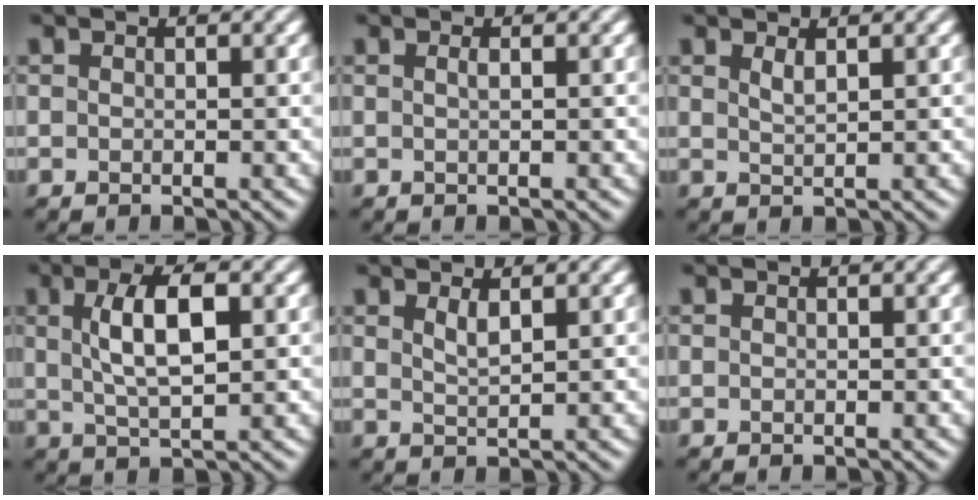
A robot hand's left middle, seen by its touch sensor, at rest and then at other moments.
{"total": 0.7, "force": [0.2, 0.2, 0.6], "torque": [-0.009, 0.005, 0.001]}
{"total": 1.1, "force": [0.7, 0.3, 0.8], "torque": [-0.016, 0.000, 0.014]}
{"total": 5.4, "force": [1.3, 1.8, 5.0], "torque": [-0.092, 0.006, 0.022]}
{"total": 1.4, "force": [0.9, 0.4, 1.1], "torque": [-0.021, -0.001, 0.017]}
{"total": 0.0}